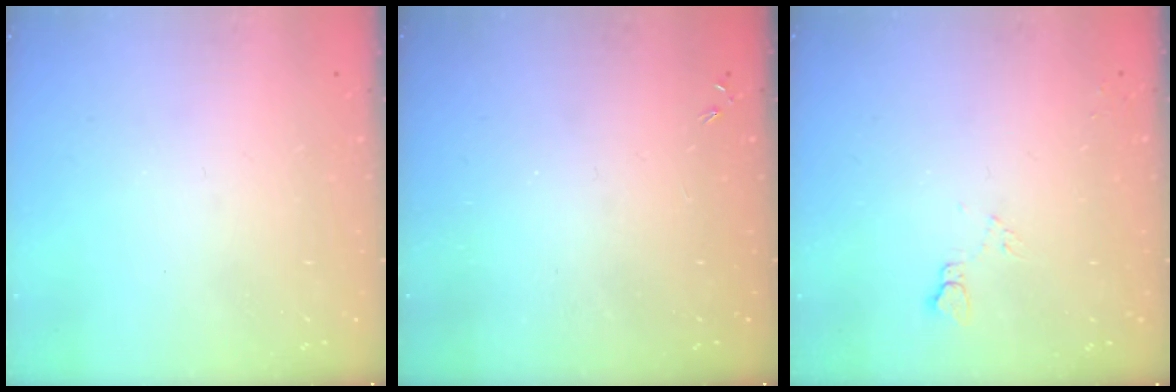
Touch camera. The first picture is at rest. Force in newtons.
{"total": 0.0}
{"total": 4.7, "press": 4.7, "slide": 0.7}